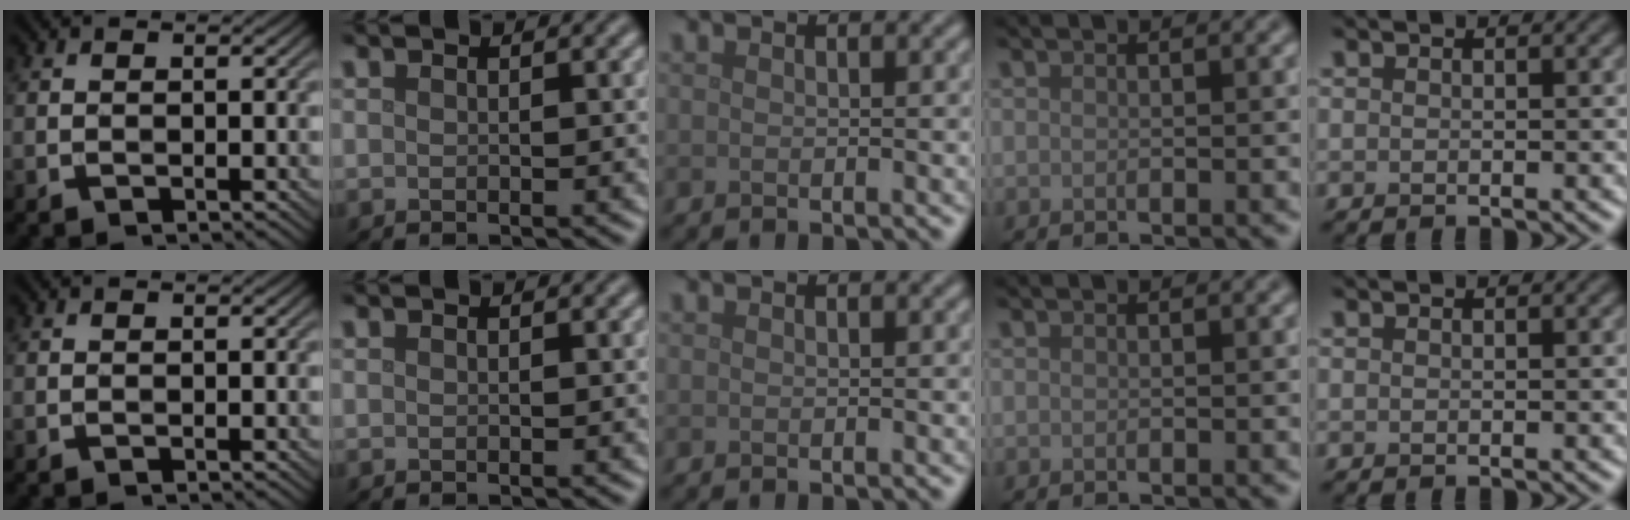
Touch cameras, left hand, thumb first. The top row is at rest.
{}